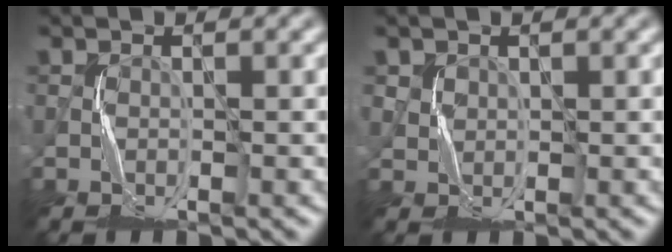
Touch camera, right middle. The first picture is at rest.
{"total": 1.0, "force": [0.6, 0.7, -0.1], "torque": [-0.009, -0.007, 0.018]}